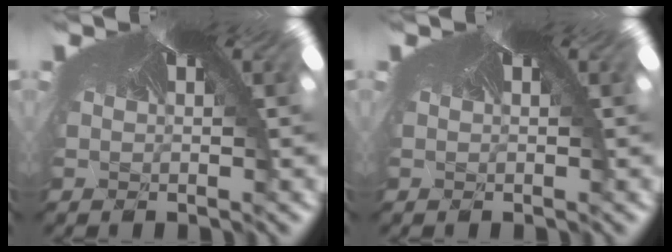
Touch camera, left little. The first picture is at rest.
{"total": 0.0}